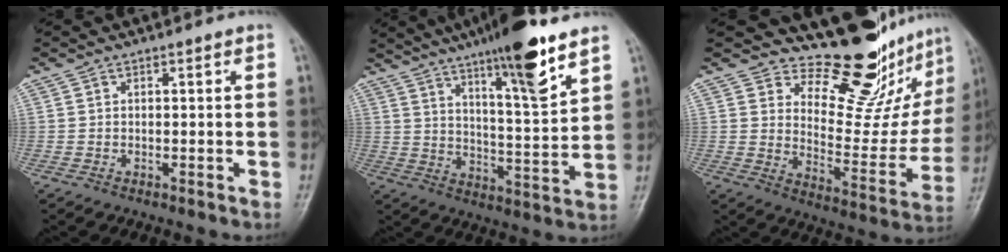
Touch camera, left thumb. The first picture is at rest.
{"total": 15.7, "force": [10.3, 2.1, 11.7], "torque": [-0.177, -0.057, 0.168]}
{"total": 17.4, "force": [14.6, 6.2, 7.1], "torque": [-0.038, -0.136, 0.200]}